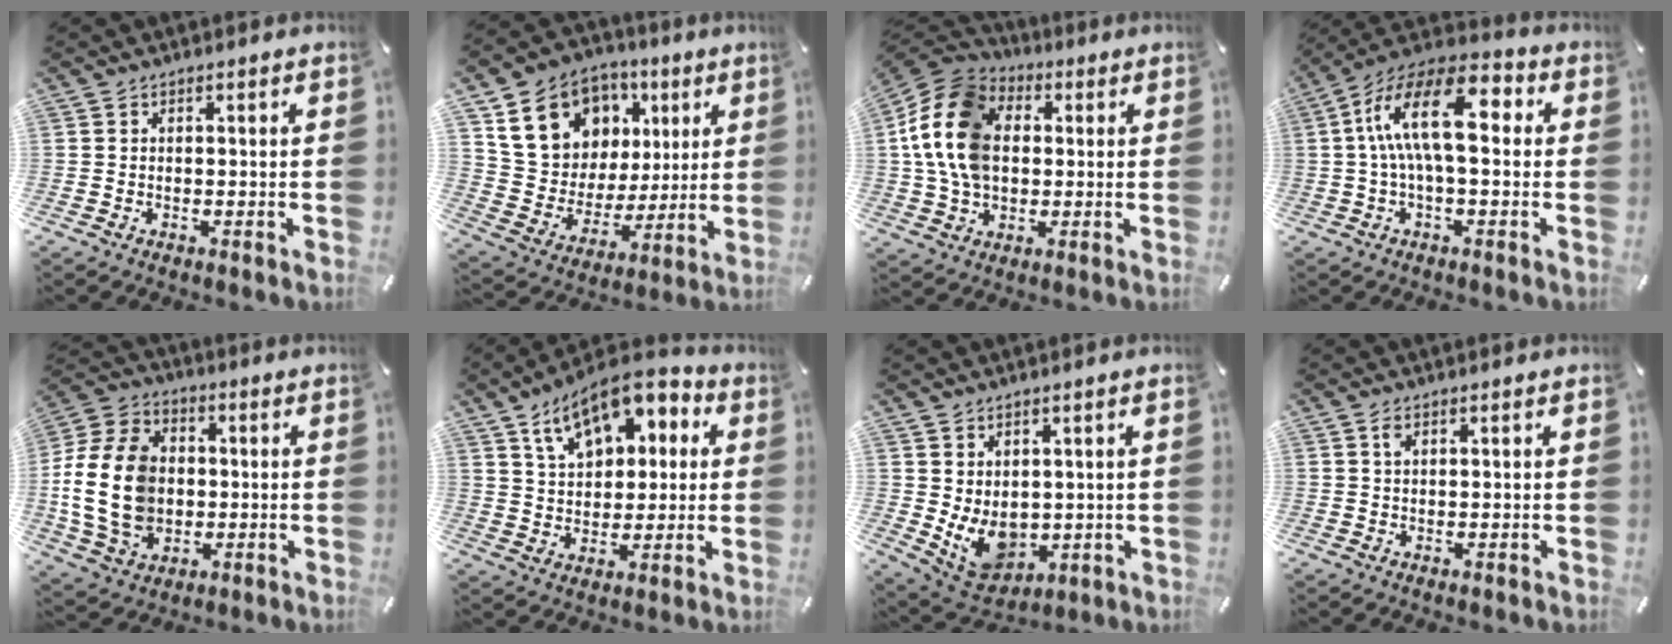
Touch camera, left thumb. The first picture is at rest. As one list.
[{"total": 17.2, "force": [7.8, 14.1, 6.2], "torque": [-0.109, -0.027, 0.158]}, {"total": 15.5, "force": [1.2, 12.2, 9.5], "torque": [-0.231, 0.012, 0.016]}, {"total": 15.2, "force": [2.1, 6.7, 13.5], "torque": [-0.277, 0.003, 0.036]}, {"total": 18.1, "force": [-0.8, 14.1, 11.3], "torque": [-0.260, 0.008, -0.016]}, {"total": 13.6, "force": [7.5, 8.5, 7.4], "torque": [-0.121, -0.027, 0.137]}, {"total": 8.5, "force": [0.3, 7.4, 4.3], "torque": [-0.083, -0.018, 0.013]}, {"total": 1.3, "force": [0.6, 0.6, 1.0], "torque": [-0.021, 0.002, 0.011]}]